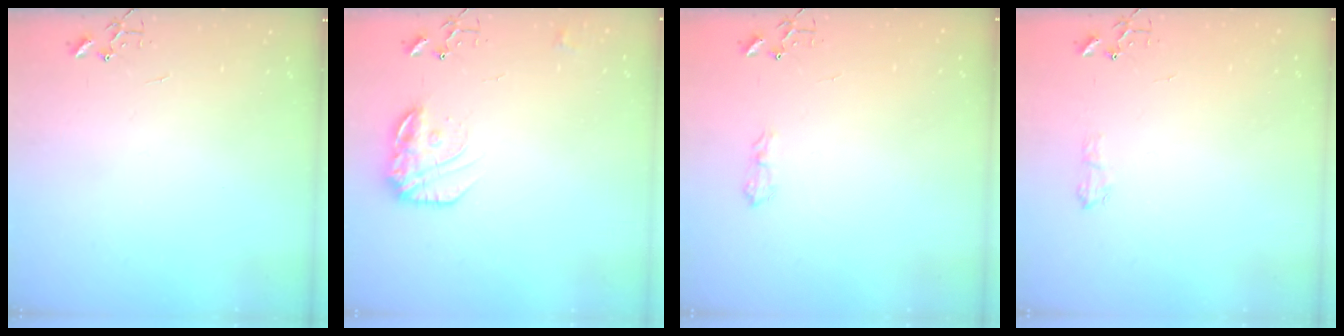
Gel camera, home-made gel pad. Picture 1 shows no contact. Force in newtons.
{"total": 14.8, "press": 14.8, "slide": 0.8}
{"total": 7.0, "press": 6.9, "slide": 0.9}
{"total": 6.3, "press": 6.3, "slide": 0.8}